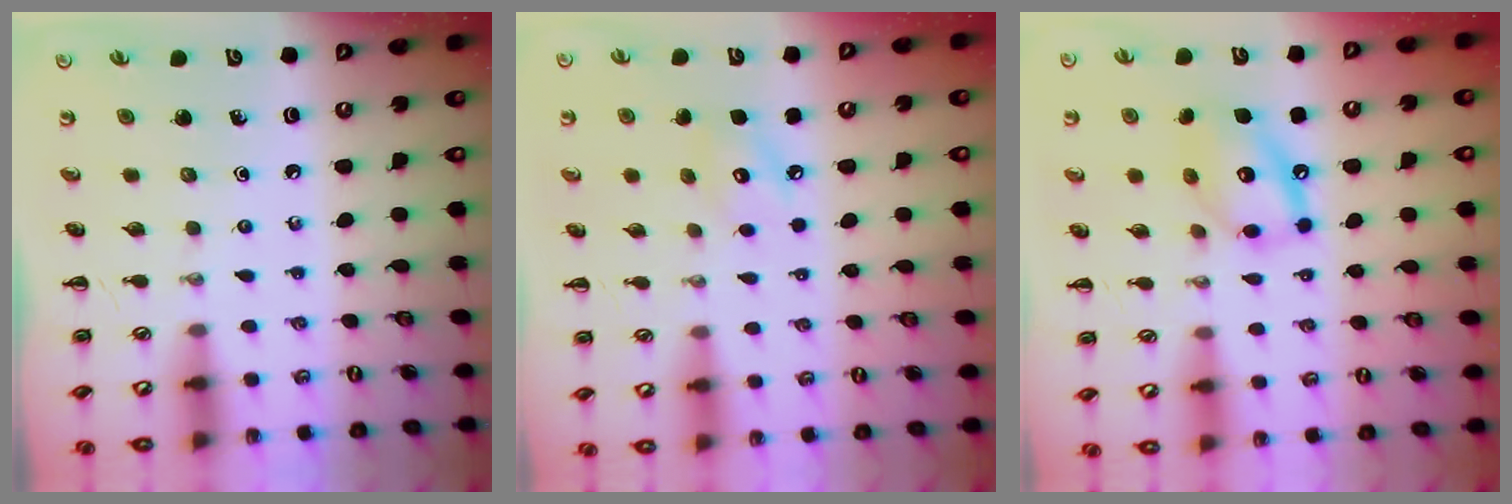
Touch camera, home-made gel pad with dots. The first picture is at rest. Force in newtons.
{"total": 6.0, "press": 6.0, "slide": 0.5}
{"total": 13.2, "press": 13.1, "slide": 1.6}